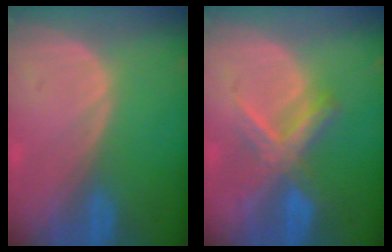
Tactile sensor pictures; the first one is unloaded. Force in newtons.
{"total": 6.6, "press": 6.3, "slide": 1.9}